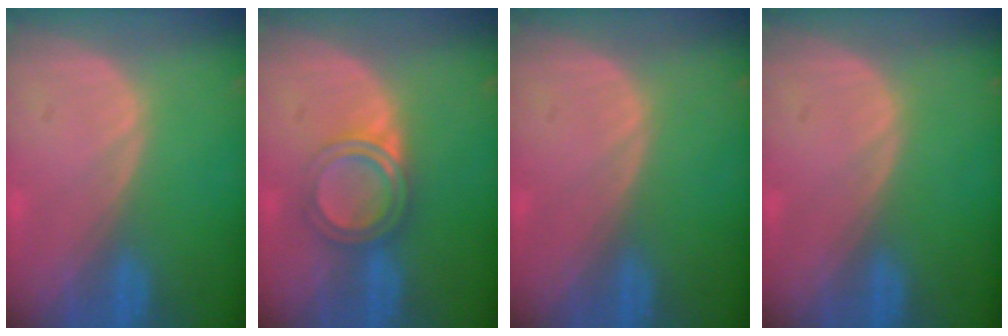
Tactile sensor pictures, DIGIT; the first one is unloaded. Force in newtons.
{"total": 4.8, "press": 4.5, "slide": 1.7}
{"total": 0.0}
{"total": 0.0}